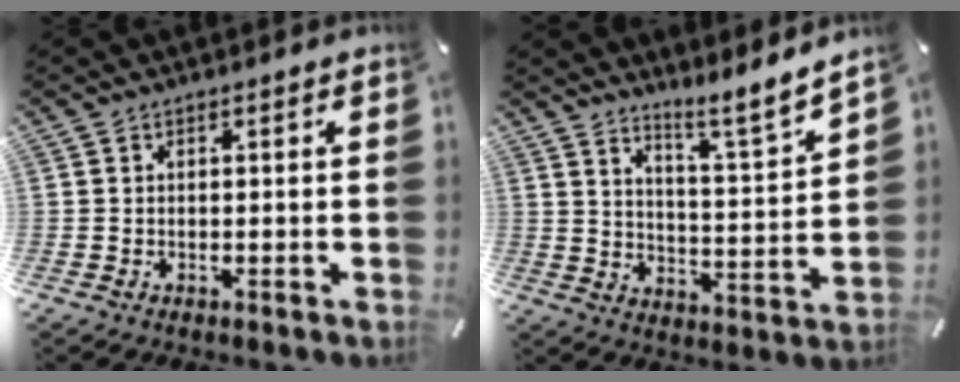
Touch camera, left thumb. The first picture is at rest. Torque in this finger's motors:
{"motor_torque": [1.10, 0.49, 0.30, -1.21, 0.05]}